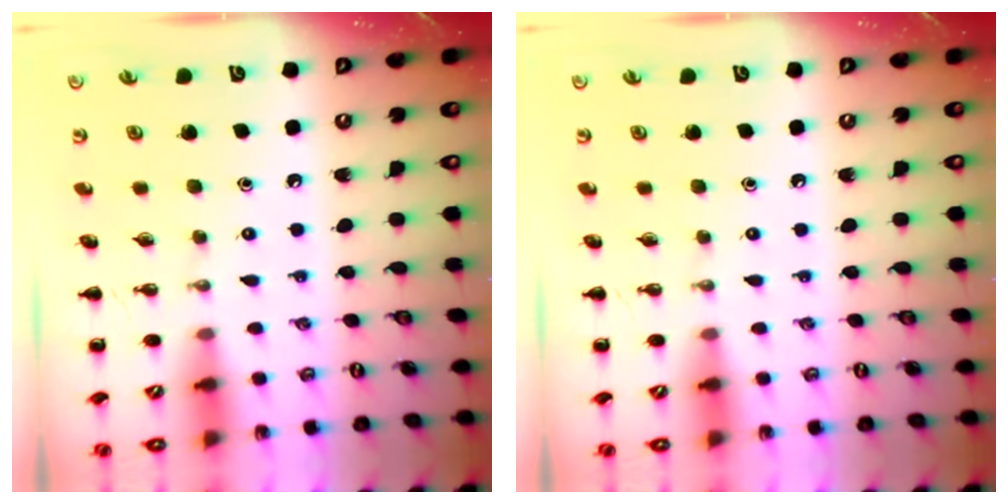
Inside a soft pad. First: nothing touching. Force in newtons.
{"total": 0.0}